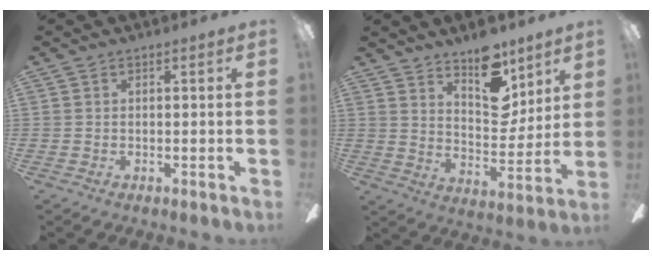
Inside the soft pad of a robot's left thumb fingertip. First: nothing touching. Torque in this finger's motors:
{"motor_torque": [-0.12, 0.14, -0.14, -0.33, 0.12]}